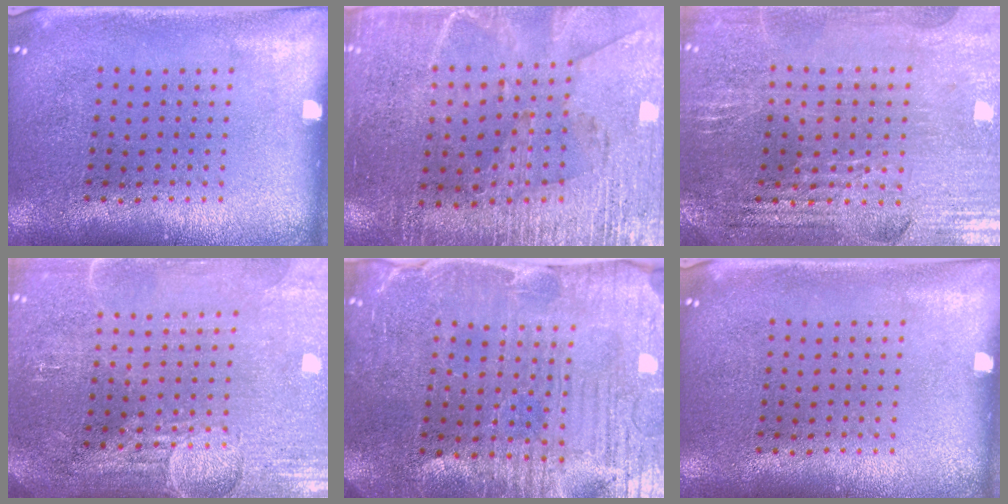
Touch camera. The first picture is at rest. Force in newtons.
{"total": 3.1, "press": 2.9, "slide": 1.2}
{"total": 2.9, "press": 2.9, "slide": 0.5}
{"total": 3.8, "press": 3.4, "slide": 1.6}
{"total": 3.9, "press": 3.9, "slide": 0.7}
{"total": 0.0}